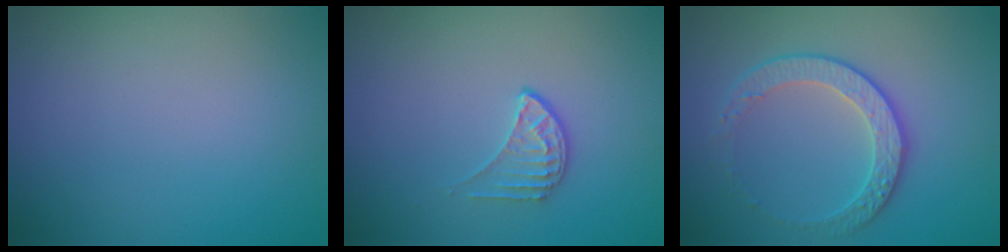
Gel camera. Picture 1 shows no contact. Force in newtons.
{"total": 1.6, "press": 1.0, "slide": 1.2}
{"total": 2.8, "press": 2.4, "slide": 1.4}